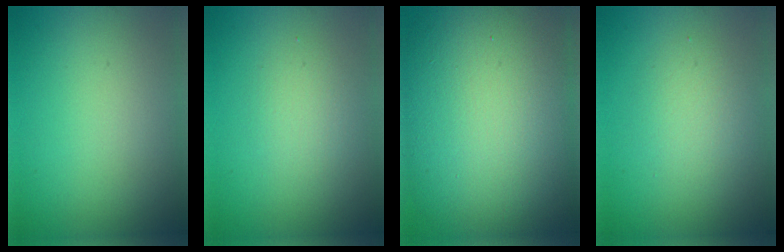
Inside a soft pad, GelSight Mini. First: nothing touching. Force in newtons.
{"total": 2.0, "press": 2.0, "slide": 0.0}
{"total": 17.3, "press": 17.3, "slide": 1.4}
{"total": 2.5, "press": 2.5, "slide": 0.2}